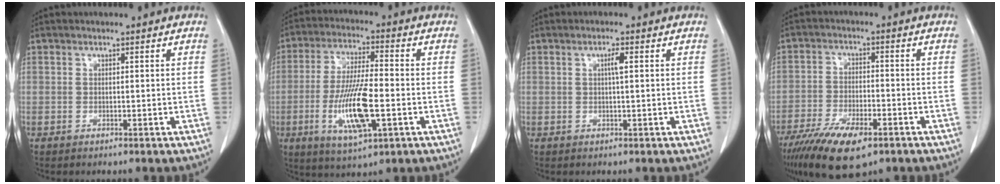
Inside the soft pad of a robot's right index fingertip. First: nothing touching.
{"total": 12.3, "force": [-3.1, 2.5, 11.6], "torque": [-0.230, -0.012, -0.052]}
{"total": 1.6, "force": [0.4, -0.1, 1.6], "torque": [-0.030, 0.002, 0.005]}
{"total": 11.4, "force": [-7.4, 3.7, 7.9], "torque": [-0.138, -0.018, -0.125]}